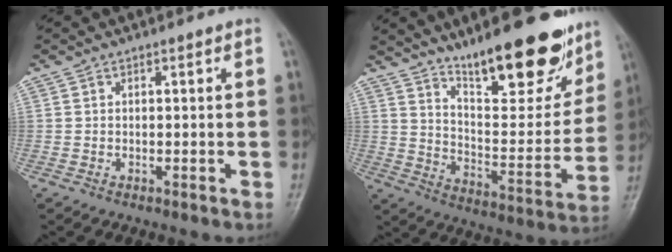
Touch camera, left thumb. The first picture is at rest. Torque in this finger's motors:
{"motor_torque": [0.37, 0.21, 0.91, -1.78, 0.19]}